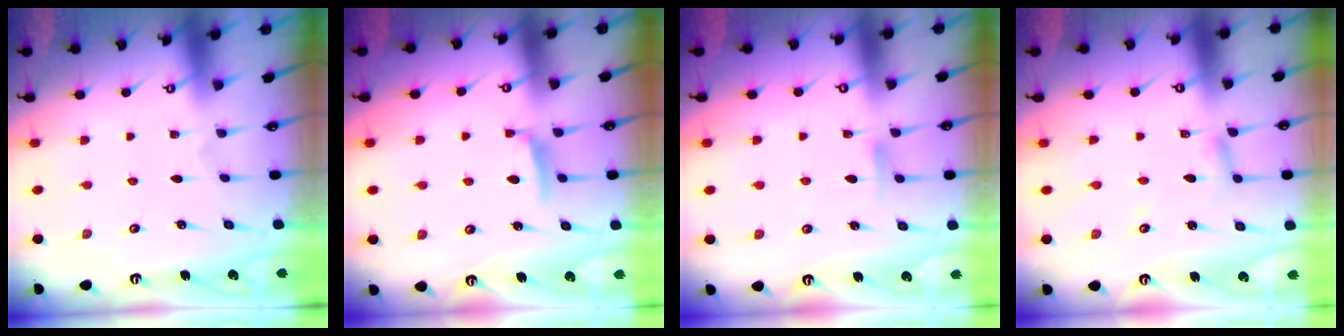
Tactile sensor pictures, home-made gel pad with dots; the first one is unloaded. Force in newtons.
{"total": 6.0, "press": 5.9, "slide": 0.8}
{"total": 4.8, "press": 4.8, "slide": 0.6}
{"total": 2.6, "press": 2.6, "slide": 0.2}